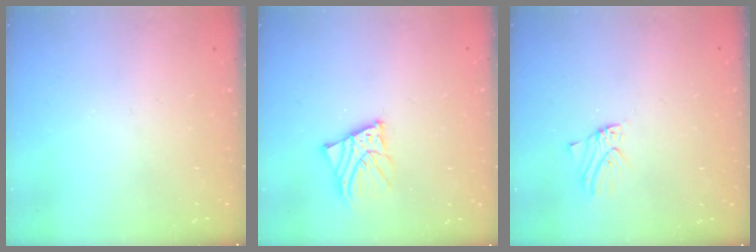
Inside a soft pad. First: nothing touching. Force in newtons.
{"total": 6.4, "press": 6.4, "slide": 0.8}
{"total": 1.7, "press": 1.7, "slide": 0.2}